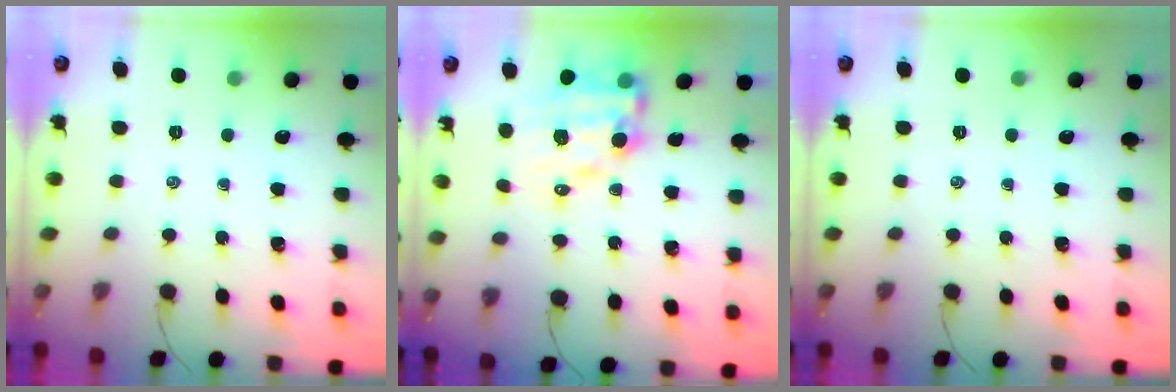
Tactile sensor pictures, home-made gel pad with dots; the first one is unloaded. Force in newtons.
{"total": 12.1, "press": 11.6, "slide": 3.3}
{"total": 0.0}